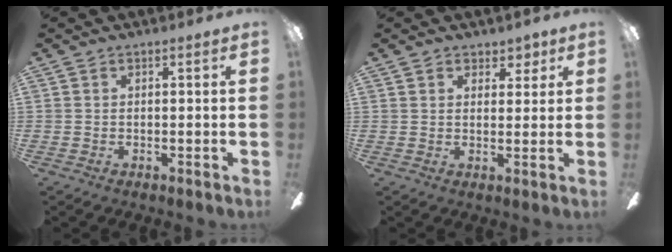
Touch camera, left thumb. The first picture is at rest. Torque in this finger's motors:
{"motor_torque": [-0.26, -0.22, 0.03, 0.09, -0.03]}